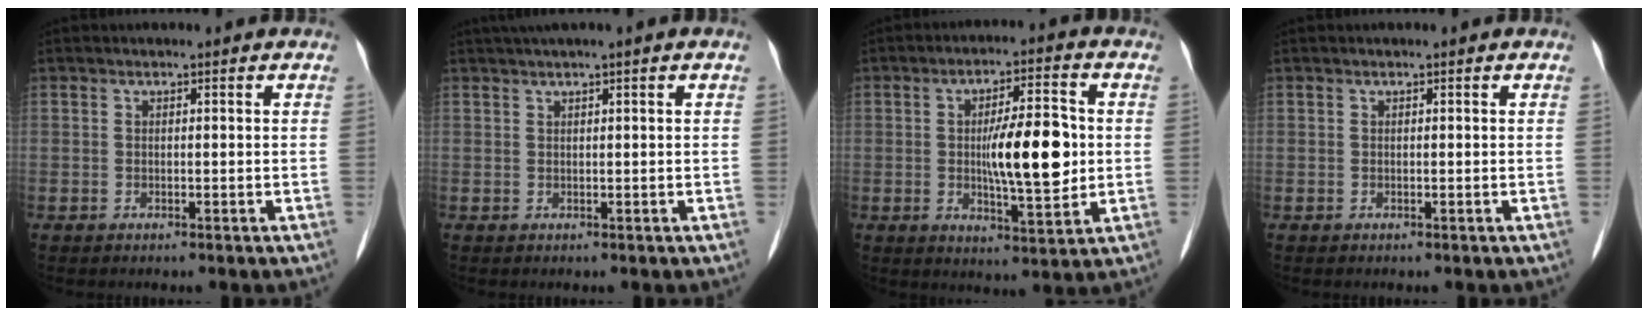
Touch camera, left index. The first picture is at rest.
{"total": 2.7, "force": [1.8, -0.4, 2.0], "torque": [-0.039, 0.020, 0.037]}
{"total": 11.0, "force": [0.1, 2.7, 10.6], "torque": [-0.175, 0.001, 0.001]}
{"total": 0.0}